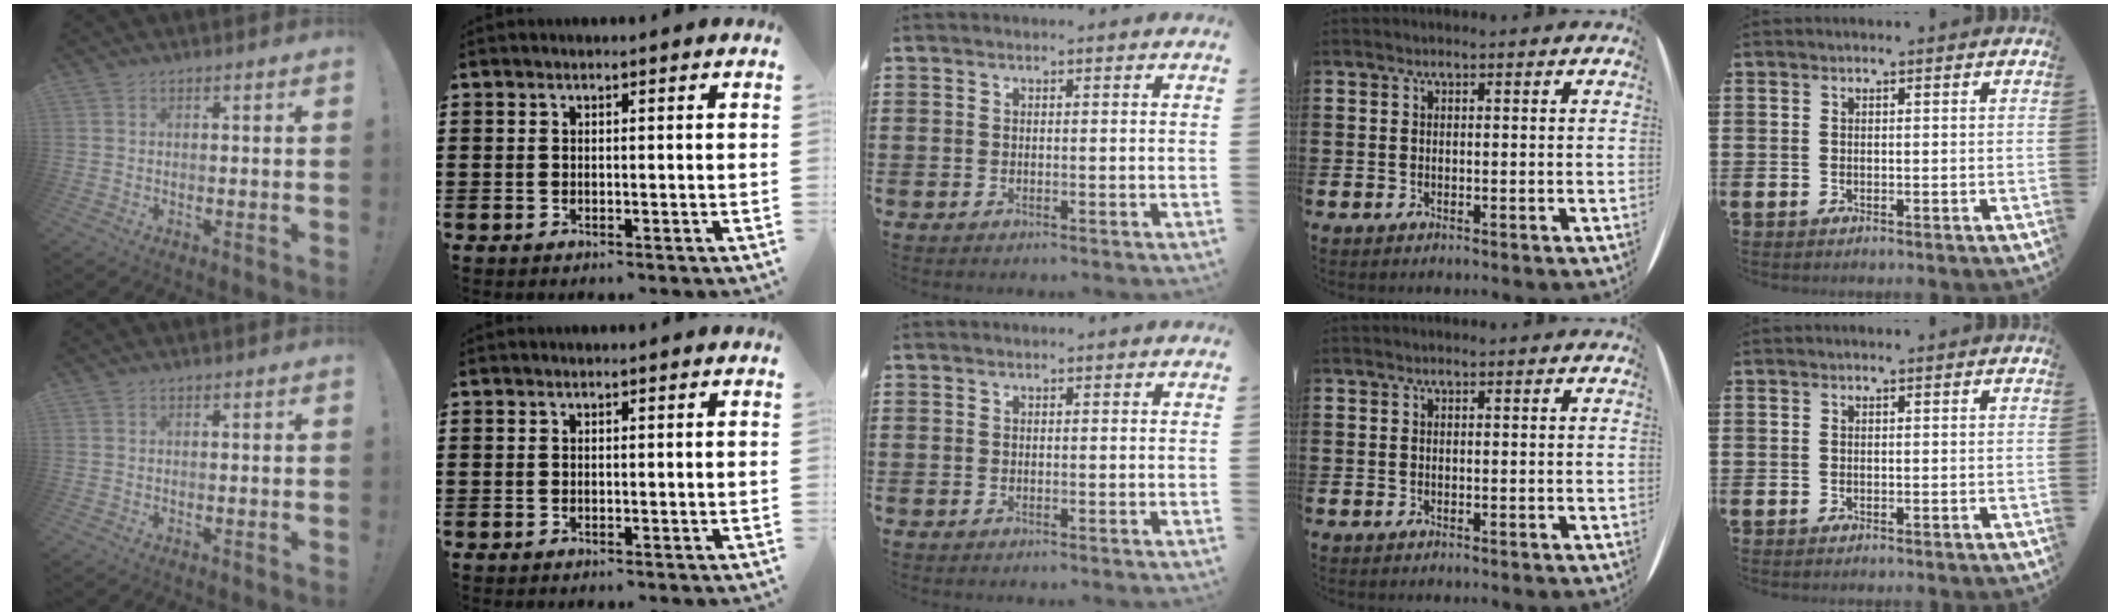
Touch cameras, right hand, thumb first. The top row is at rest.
{}